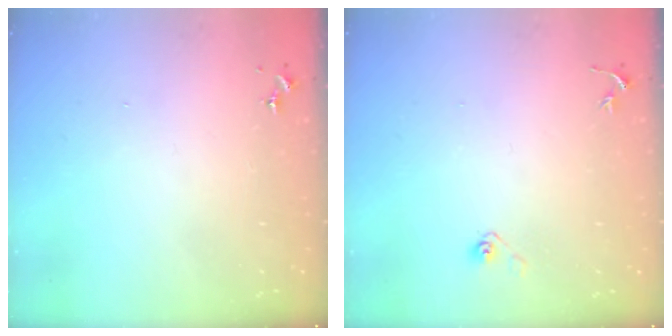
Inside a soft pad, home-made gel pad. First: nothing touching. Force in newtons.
{"total": 3.6, "press": 3.0, "slide": 2.1}